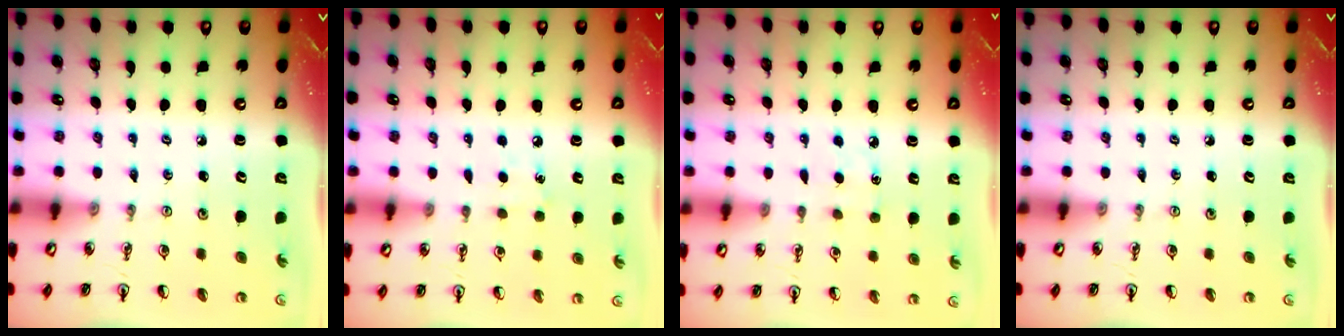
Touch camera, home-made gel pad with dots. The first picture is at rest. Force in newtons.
{"total": 6.4, "press": 6.4, "slide": 0.8}
{"total": 3.4, "press": 3.4, "slide": 0.4}
{"total": 0.0}